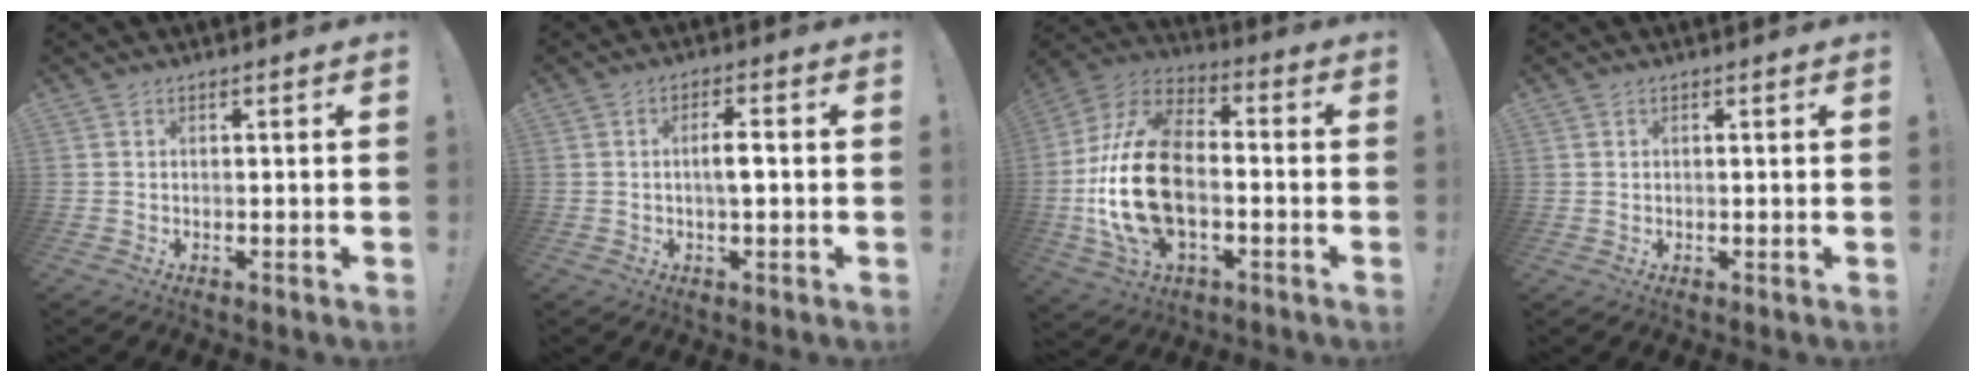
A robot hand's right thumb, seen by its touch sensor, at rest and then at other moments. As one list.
[{"total": 4.1, "force": [-0.3, 1.0, 4.0], "torque": [-0.064, 0.004, -0.010]}, {"total": 24.2, "force": [-3.5, 15.0, 18.7], "torque": [-0.362, 0.034, -0.047]}, {"total": 1.6, "force": [1.0, 1.3, 0.0], "torque": [0.010, -0.009, 0.016]}]